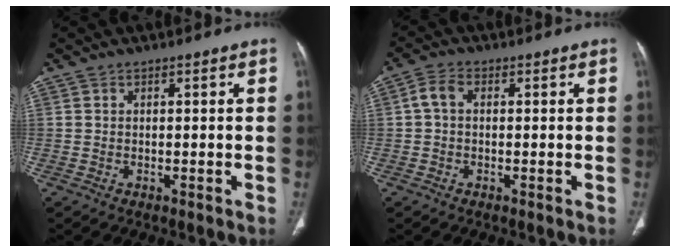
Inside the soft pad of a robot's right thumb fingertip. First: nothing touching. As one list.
[{"total": 3.2, "force": [0.2, 2.1, 2.4], "torque": [-0.046, 0.010, -0.002]}]